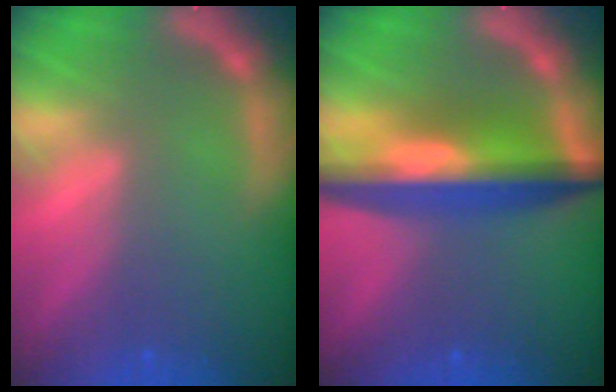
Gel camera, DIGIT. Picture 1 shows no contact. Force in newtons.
{"total": 9.0}